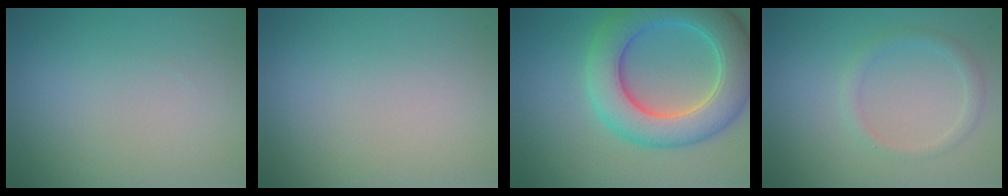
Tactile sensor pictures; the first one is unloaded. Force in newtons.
{"total": 0.0}
{"total": 8.2, "press": 8.2, "slide": 0.6}
{"total": 1.4, "press": 1.4, "slide": 0.1}